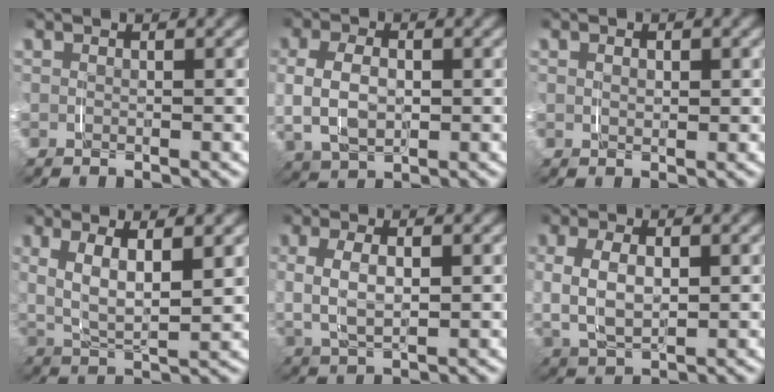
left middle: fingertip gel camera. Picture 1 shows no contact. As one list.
[{"total": 6.1, "force": [0.4, 4.4, 4.1], "torque": [-0.098, -0.002, 0.013]}, {"total": 0.9, "force": [0.3, 0.6, 0.7], "torque": [-0.010, -0.004, 0.009]}, {"total": 5.7, "force": [1.3, 2.8, 4.8], "torque": [-0.099, -0.008, 0.027]}, {"total": 4.7, "force": [0.6, 2.9, 3.7], "torque": [-0.090, 0.000, 0.017]}, {"total": 5.8, "force": [0.6, 4.0, 4.2], "torque": [-0.101, -0.004, 0.018]}]